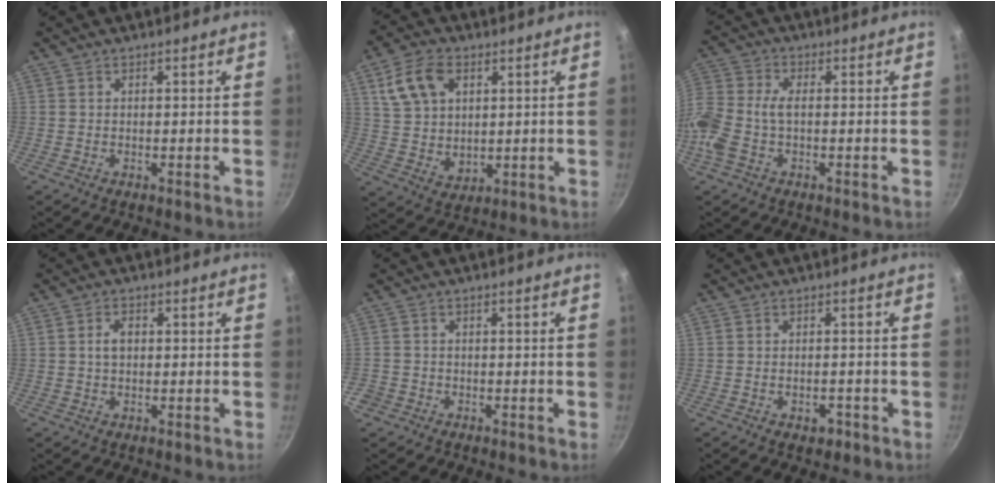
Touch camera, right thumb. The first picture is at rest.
{"total": 11.7, "force": [4.3, 8.0, 7.4], "torque": [-0.122, -0.011, 0.088]}
{"total": 10.2, "force": [-1.5, 6.3, 7.9], "torque": [-0.177, 0.021, -0.049]}
{"total": 2.8, "force": [0.2, 1.9, 2.1], "torque": [-0.028, 0.007, 0.003]}
{"total": 2.4, "force": [-1.2, 2.0, 0.5], "torque": [-0.011, 0.010, -0.022]}
{"total": 2.6, "force": [-1.4, 1.6, 1.6], "torque": [-0.016, 0.012, -0.015]}